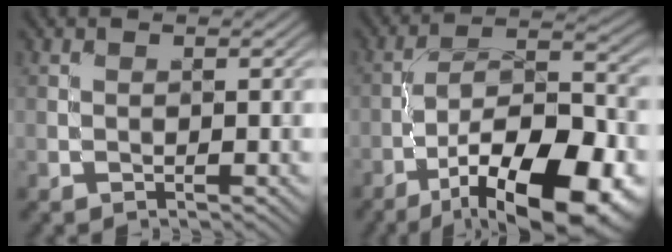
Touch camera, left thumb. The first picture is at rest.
{"total": 17.9, "force": [-9.6, 7.0, 13.3], "torque": [-0.209, -0.011, -0.156]}